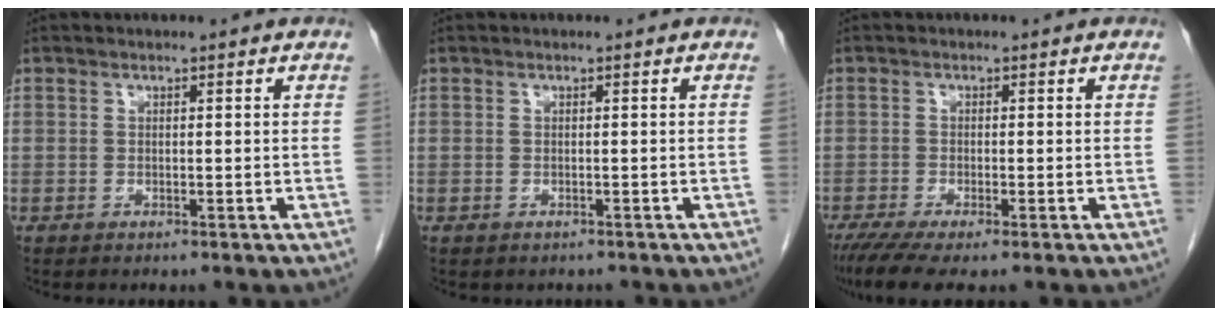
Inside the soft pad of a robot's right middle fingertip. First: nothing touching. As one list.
[{"total": 1.1, "force": [-0.9, 0.6, 0.2], "torque": [-0.011, 0.000, -0.010]}, {"total": 5.8, "force": [-4.3, 0.7, 3.9], "torque": [-0.065, -0.015, -0.072]}]